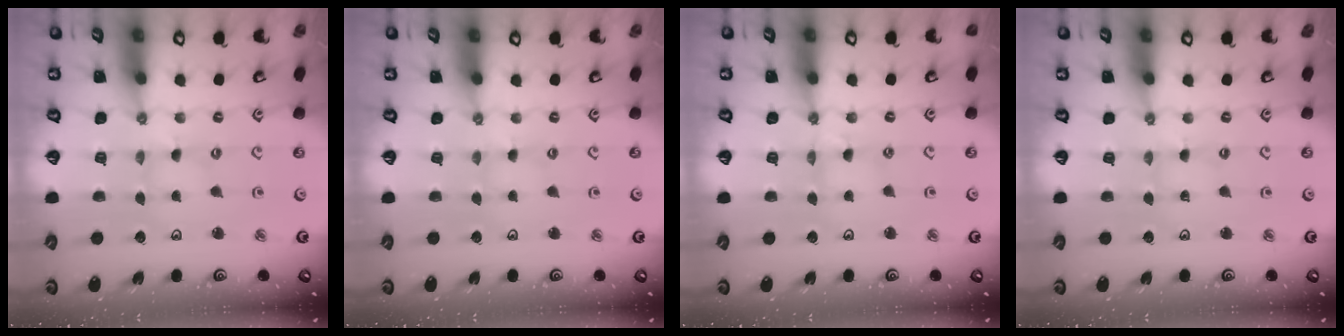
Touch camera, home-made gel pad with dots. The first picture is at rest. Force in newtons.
{"total": 0.8, "press": 0.7, "slide": 0.2}
{"total": 2.4, "press": 2.4, "slide": 0.3}
{"total": 0.5, "press": 0.5, "slide": 0.1}